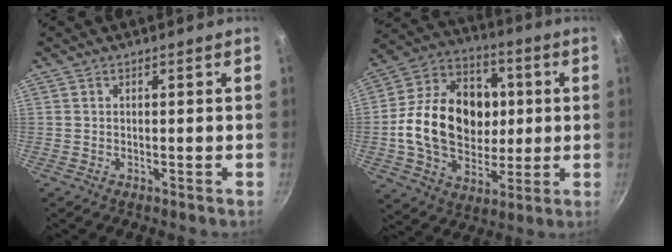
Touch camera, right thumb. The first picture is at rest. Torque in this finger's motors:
{"motor_torque": [1.54, 3.04, 1.34, -0.64, 0.45]}